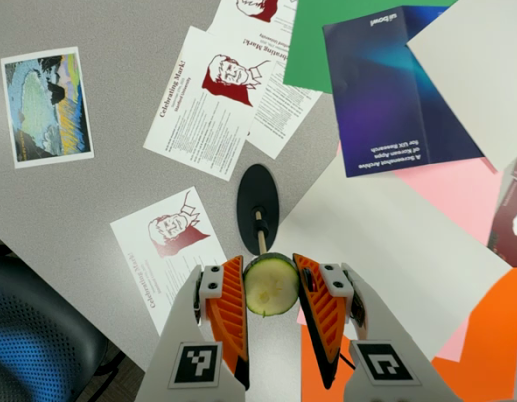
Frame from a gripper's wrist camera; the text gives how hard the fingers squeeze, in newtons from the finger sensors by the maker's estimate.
{"total": 11.3, "left": 11.4, "right": 11.3}